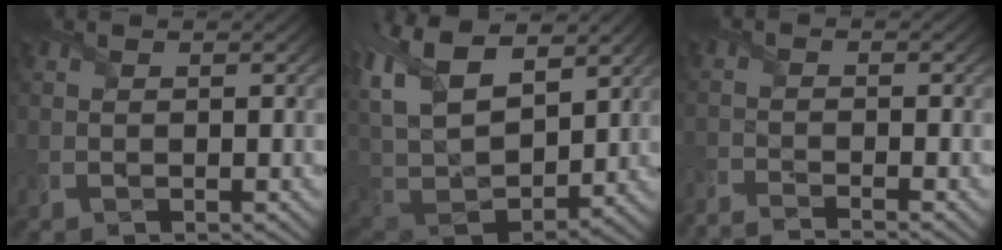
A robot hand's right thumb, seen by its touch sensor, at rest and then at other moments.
{"total": 15.6, "force": [5.8, 9.3, 11.1], "torque": [-0.258, 0.007, 0.110]}
{"total": 3.3, "force": [-3.1, -0.4, 1.1], "torque": [-0.024, -0.004, -0.072]}